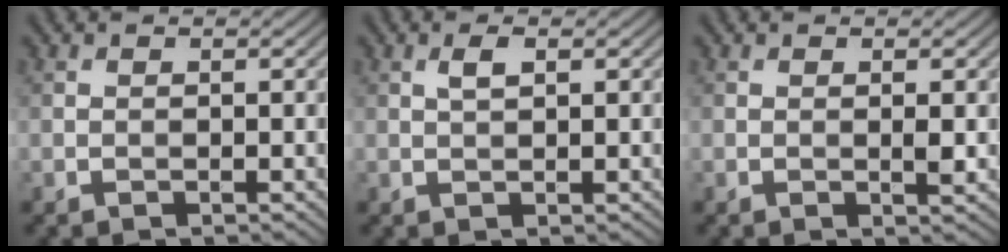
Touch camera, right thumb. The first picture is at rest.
{"total": 1.7, "force": [0.7, 0.5, 1.4], "torque": [-0.031, 0.002, 0.012]}
{"total": 1.1, "force": [0.2, 0.1, 1.1], "torque": [-0.023, -0.001, 0.001]}